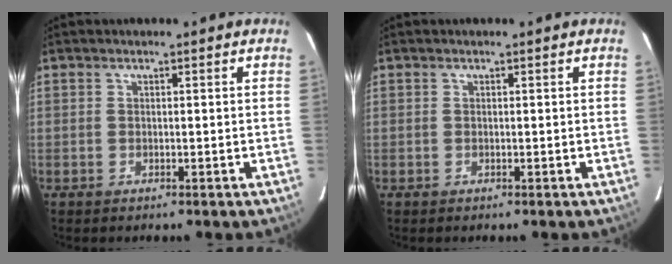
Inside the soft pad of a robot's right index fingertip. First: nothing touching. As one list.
[{"total": 0.0}]